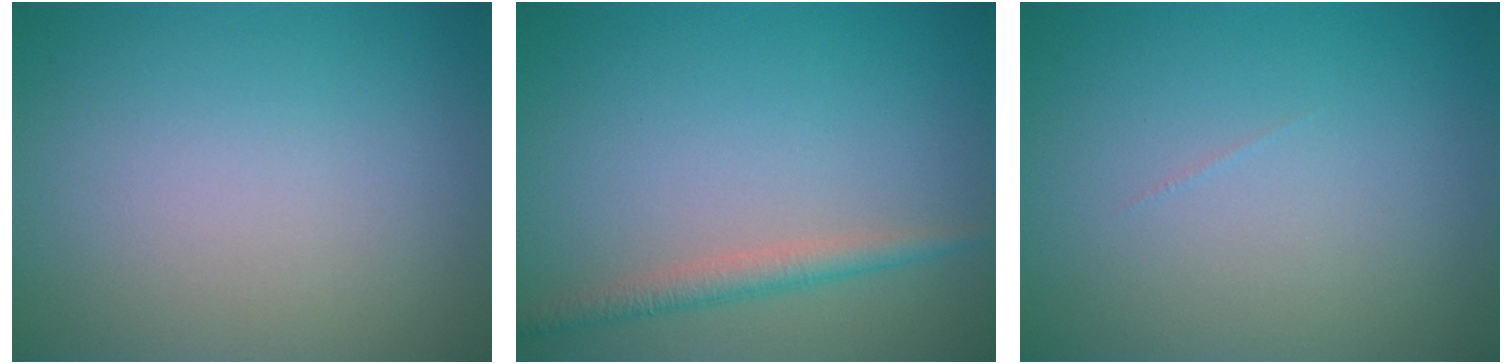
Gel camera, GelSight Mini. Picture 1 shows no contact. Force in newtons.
{"total": 2.1, "press": 2.1, "slide": 0.0}
{"total": 0.0}